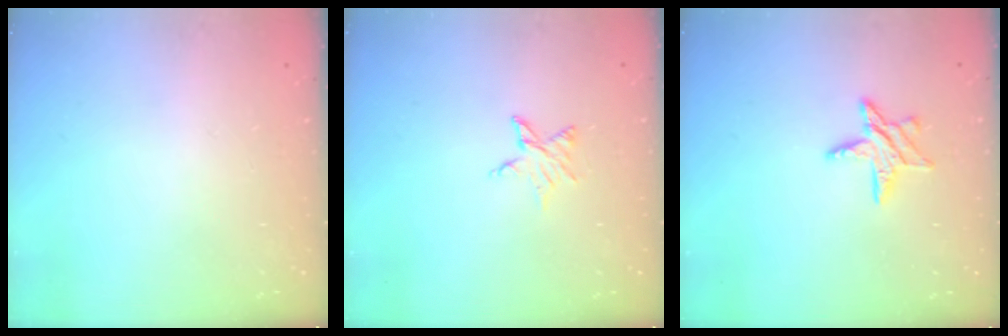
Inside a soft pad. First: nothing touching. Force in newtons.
{"total": 3.9, "press": 3.9, "slide": 0.4}
{"total": 8.6, "press": 8.6, "slide": 0.5}